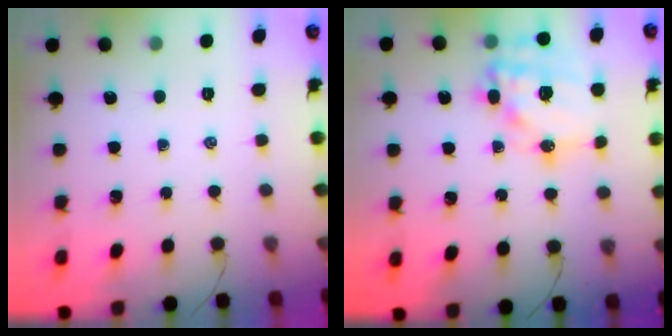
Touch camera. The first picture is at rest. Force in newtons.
{"total": 17.9, "press": 17.5, "slide": 3.7}